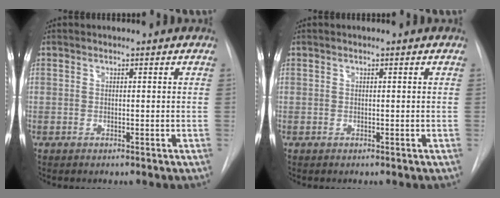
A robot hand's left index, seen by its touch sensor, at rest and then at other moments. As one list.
[{"total": 0.0}]